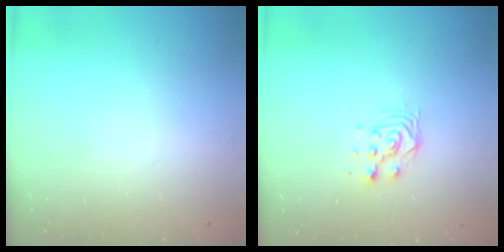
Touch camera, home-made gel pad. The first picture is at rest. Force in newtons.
{"total": 6.1, "press": 6.0, "slide": 0.4}